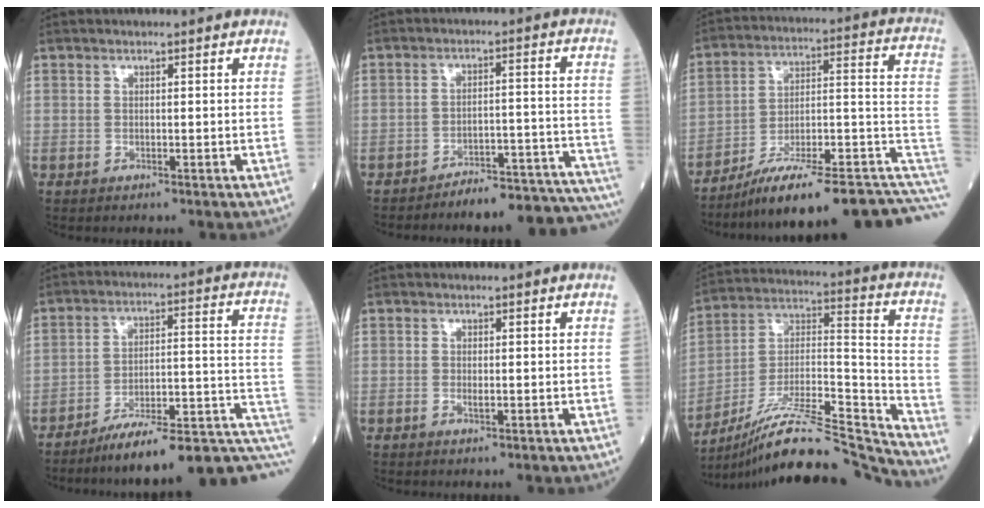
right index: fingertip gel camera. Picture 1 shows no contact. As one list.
[{"total": 16.8, "force": [-16.2, 1.7, 4.0], "torque": [0.000, 0.033, -0.203]}, {"total": 23.3, "force": [-16.5, 3.3, 16.2], "torque": [-0.148, 0.049, -0.240]}, {"total": 19.6, "force": [-12.7, 4.0, 14.4], "torque": [-0.138, 0.047, -0.179]}, {"total": 0.8, "force": [-0.3, 0.2, 0.8], "torque": [-0.017, -0.002, -0.005]}, {"total": 22.2, "force": [-20.7, -0.6, 8.1], "torque": [-0.149, 0.020, -0.344]}]